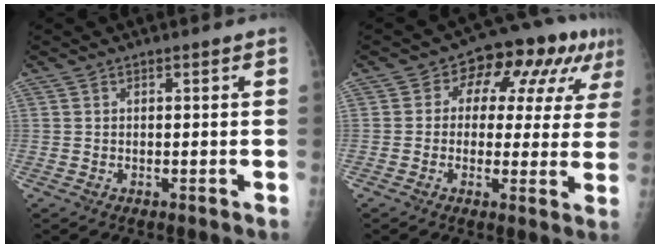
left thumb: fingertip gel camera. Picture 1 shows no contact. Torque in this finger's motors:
{"motor_torque": [-0.11, 0.38, -0.08, -0.10, 0.06]}